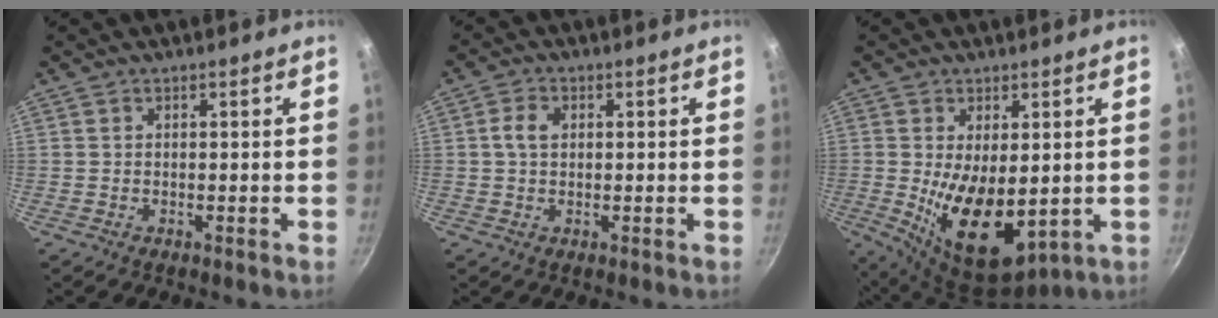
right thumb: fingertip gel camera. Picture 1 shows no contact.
{"total": 3.7, "force": [0.6, 2.6, 2.5], "torque": [-0.040, 0.007, 0.008]}
{"total": 13.2, "force": [-0.5, 6.9, 11.2], "torque": [-0.175, -0.030, 0.013]}